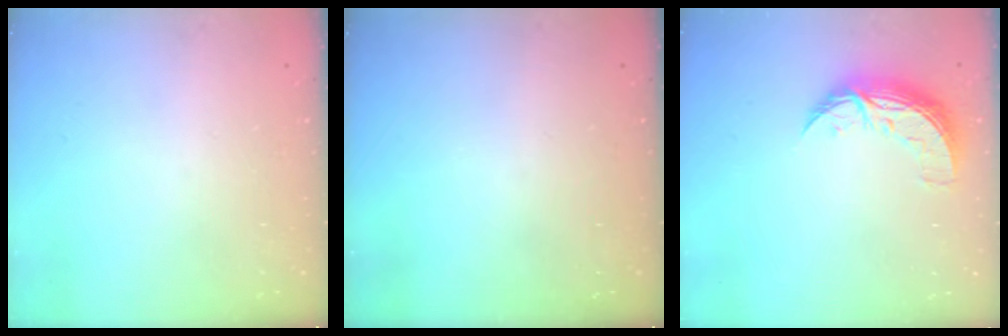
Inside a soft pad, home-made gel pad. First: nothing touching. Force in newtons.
{"total": 0.0}
{"total": 9.3, "press": 9.3, "slide": 0.5}